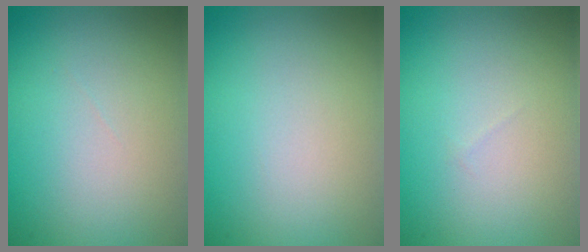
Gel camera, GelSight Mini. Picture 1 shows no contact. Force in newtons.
{"total": 0.0}
{"total": 0.0}